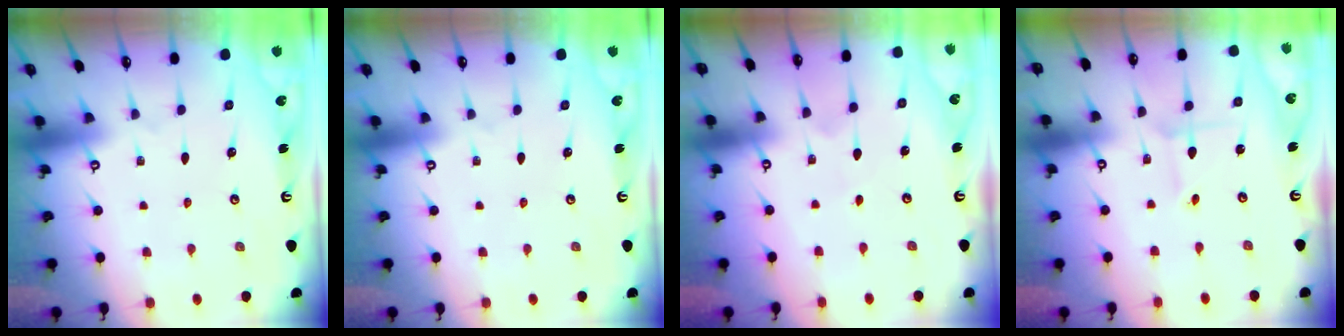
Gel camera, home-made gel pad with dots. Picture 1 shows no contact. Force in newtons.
{"total": 0.0}
{"total": 2.9, "press": 2.9, "slide": 0.2}
{"total": 2.2, "press": 2.2, "slide": 0.1}